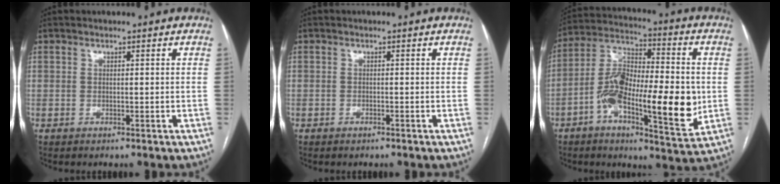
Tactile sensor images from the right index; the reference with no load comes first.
{"total": 0.6, "force": [-0.5, 0.2, 0.2], "torque": [-0.009, -0.001, -0.006]}
{"total": 17.8, "force": [-3.7, 5.4, 16.6], "torque": [-0.300, 0.008, -0.066]}